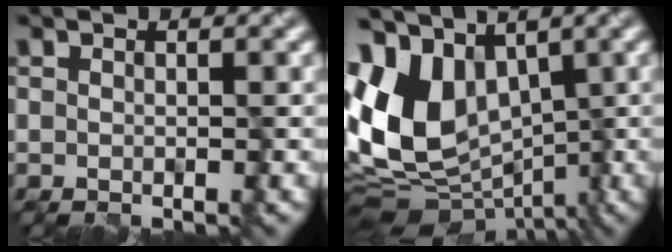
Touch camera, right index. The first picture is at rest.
{"total": 11.0, "force": [0.6, 7.7, 7.8], "torque": [-0.165, 0.008, -0.009]}